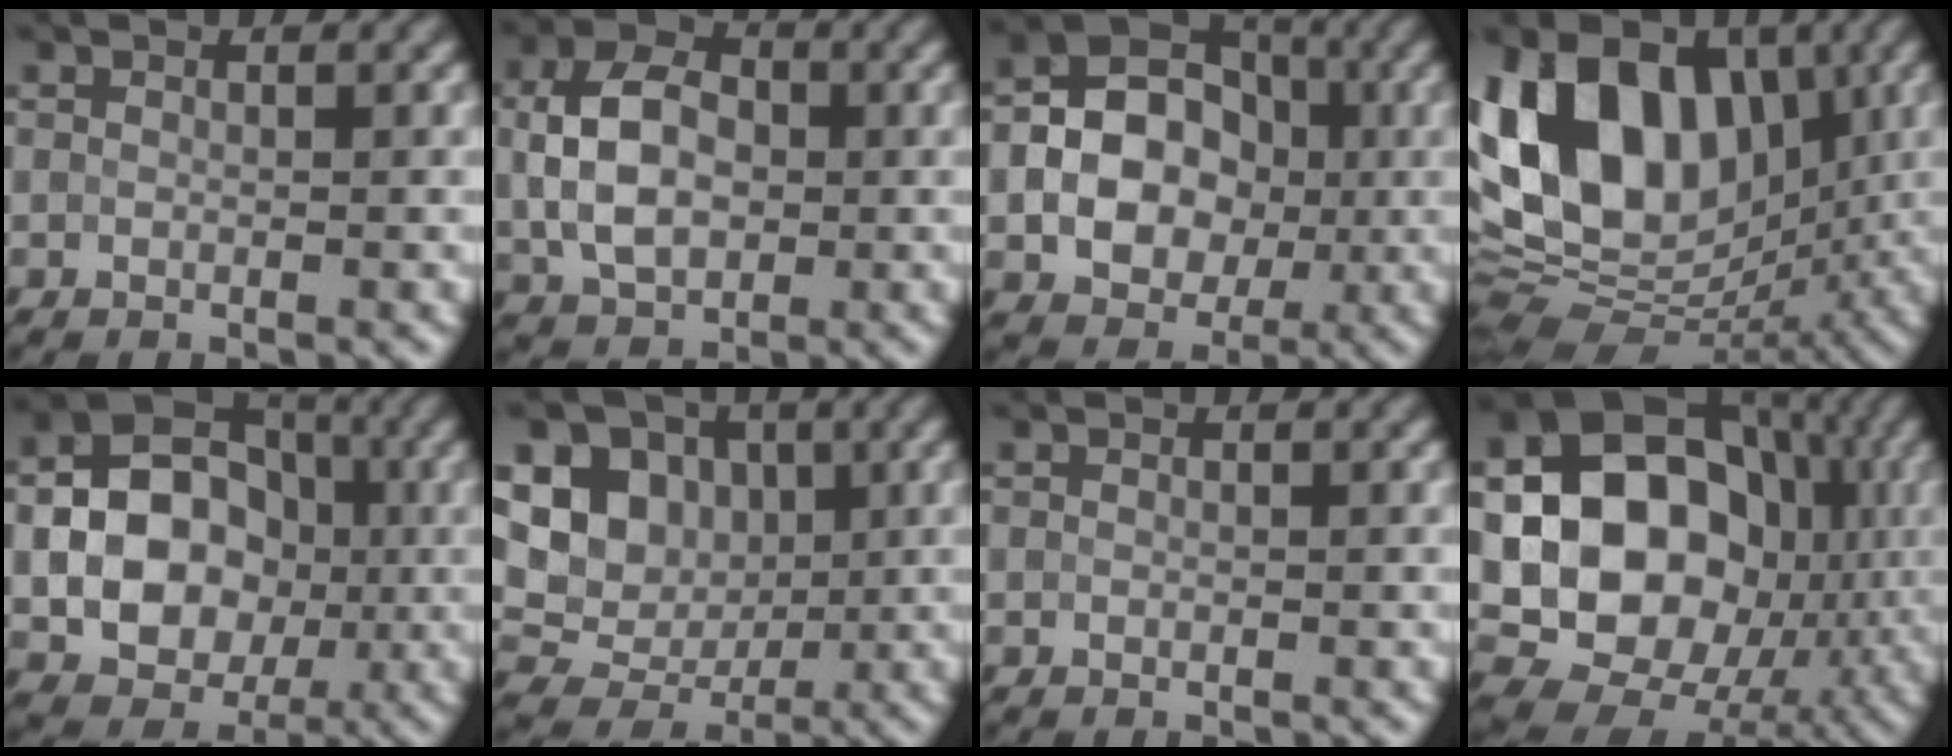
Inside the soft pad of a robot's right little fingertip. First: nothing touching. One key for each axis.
{"total": 6.7, "fx": 0.4, "fy": 4.7, "fz": 4.8, "tx": -0.100, "ty": 0.012, "tz": 0.001}
{"total": 9.7, "fx": -0.8, "fy": 7.4, "fz": 6.2, "tx": -0.083, "ty": -0.001, "tz": -0.023}
{"total": 14.0, "fx": 2.4, "fy": 10.1, "fz": 9.5, "tx": -0.167, "ty": 0.024, "tz": 0.023}
{"total": 10.8, "fx": -0.8, "fy": 8.5, "fz": 6.7, "tx": -0.078, "ty": -0.001, "tz": -0.019}
{"total": 10.0, "fx": 2.5, "fy": 8.4, "fz": 5.0, "tx": -0.099, "ty": 0.037, "tz": 0.018}
{"total": 0.0}
{"total": 18.6, "fx": 0.1, "fy": 15.4, "fz": 10.4, "tx": -0.171, "ty": 0.013, "tz": -0.011}